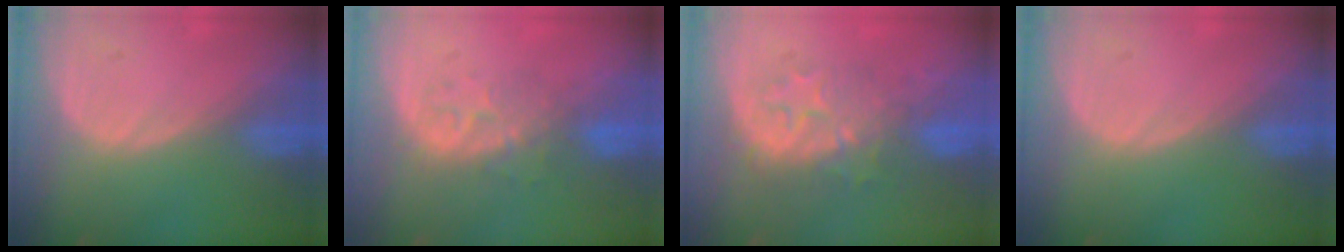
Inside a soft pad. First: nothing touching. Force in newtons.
{"total": 4.9, "press": 4.9, "slide": 0.8}
{"total": 7.9, "press": 7.8, "slide": 1.4}
{"total": 0.0}